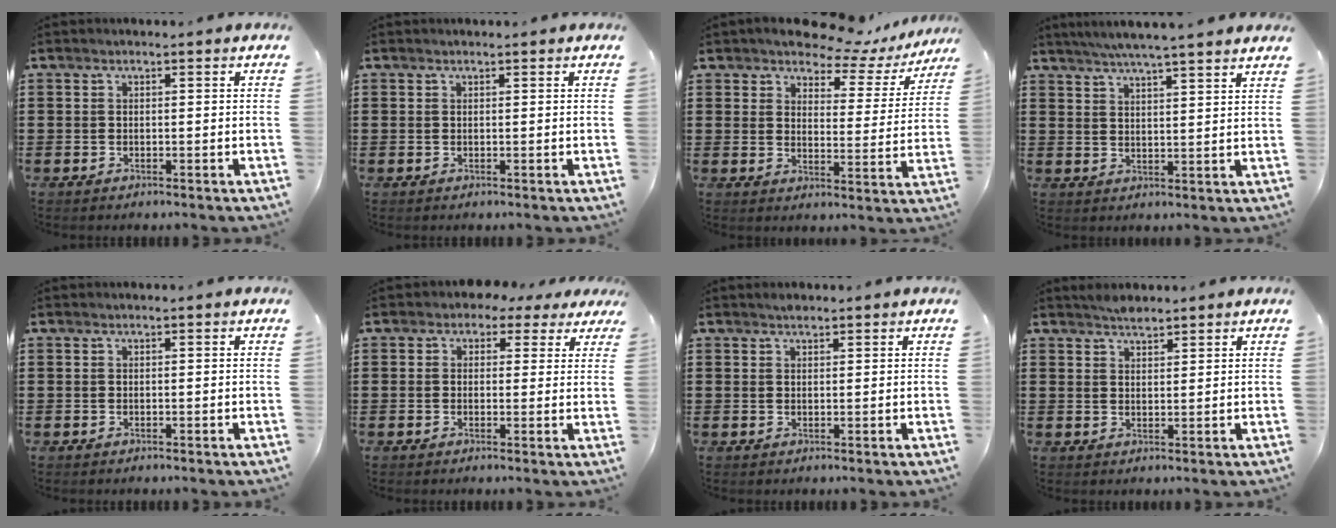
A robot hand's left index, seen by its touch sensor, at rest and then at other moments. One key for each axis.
{"total": 0.0}
{"total": 6.6, "fx": 6.0, "fy": 2.0, "fz": 2.0, "tx": -0.056, "ty": -0.038, "tz": 0.101}
{"total": 4.9, "fx": 4.5, "fy": -0.6, "fz": 1.8, "tx": -0.049, "ty": -0.015, "tz": 0.078}
{"total": 0.0}
{"total": 2.5, "fx": 1.3, "fy": 1.9, "fz": 0.9, "tx": -0.028, "ty": 0.008, "tz": 0.021}
{"total": 1.1, "fx": 1.0, "fy": 0.5, "fz": 0.4, "tx": -0.010, "ty": 0.002, "tz": 0.019}
{"total": 2.3, "fx": 2.1, "fy": 0.6, "fz": 0.6, "tx": -0.016, "ty": 0.004, "tz": 0.041}